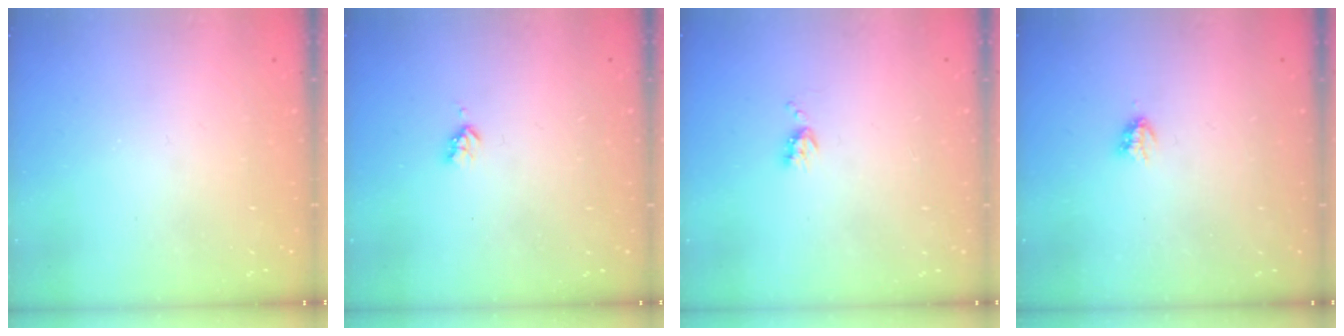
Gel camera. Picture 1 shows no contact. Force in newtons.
{"total": 2.9, "press": 2.9, "slide": 0.5}
{"total": 5.8, "press": 5.7, "slide": 0.8}
{"total": 2.9, "press": 2.9, "slide": 0.5}